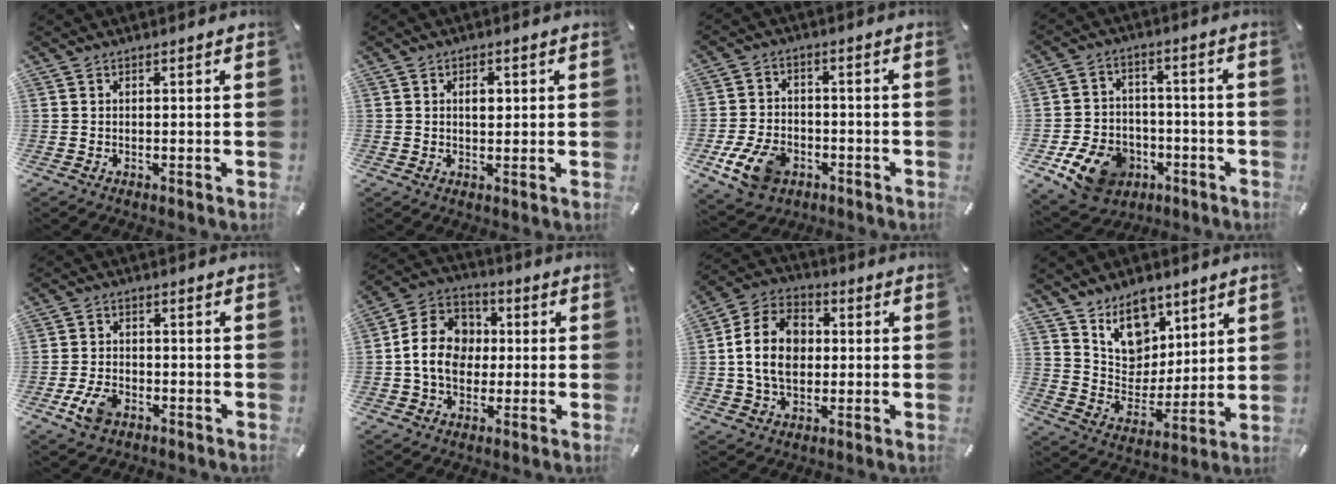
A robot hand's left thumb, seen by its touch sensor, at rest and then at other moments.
{"total": 3.0, "force": [0.6, 1.9, 2.1], "torque": [-0.022, -0.001, 0.004]}
{"total": 10.2, "force": [-4.2, 7.2, 5.8], "torque": [-0.124, 0.013, -0.075]}
{"total": 11.9, "force": [-5.9, 8.9, 5.4], "torque": [-0.098, 0.046, -0.097]}
{"total": 6.3, "force": [-3.1, 4.0, 3.8], "torque": [-0.089, 0.009, -0.059]}
{"total": 13.1, "force": [-0.7, 11.4, 6.5], "torque": [-0.132, 0.027, -0.013]}
{"total": 12.7, "force": [0.0, 10.0, 7.8], "torque": [-0.168, 0.018, -0.002]}
{"total": 12.2, "force": [7.9, 8.8, 3.1], "torque": [-0.048, -0.063, 0.154]}